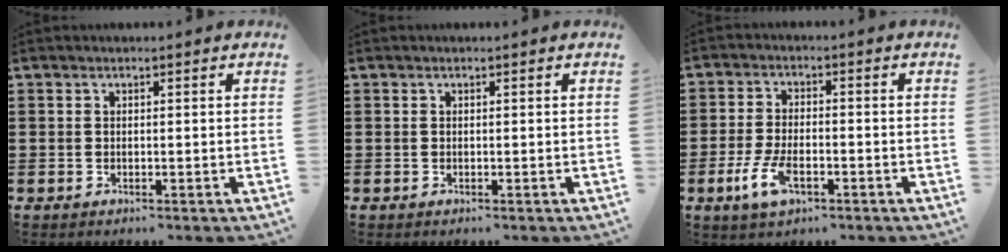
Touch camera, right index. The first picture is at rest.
{"total": 0.0}
{"total": 6.0, "force": [-2.5, 2.6, 4.8], "torque": [-0.111, -0.007, -0.050]}